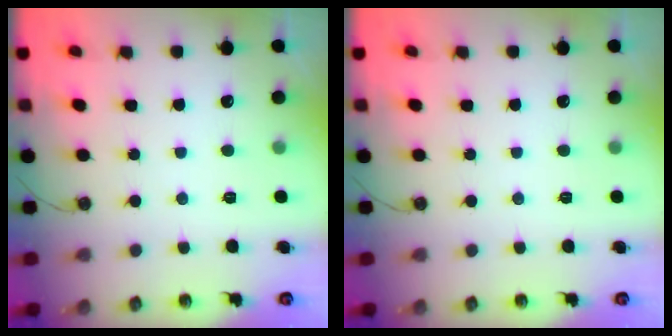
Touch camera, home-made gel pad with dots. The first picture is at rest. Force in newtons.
{"total": 0.0}